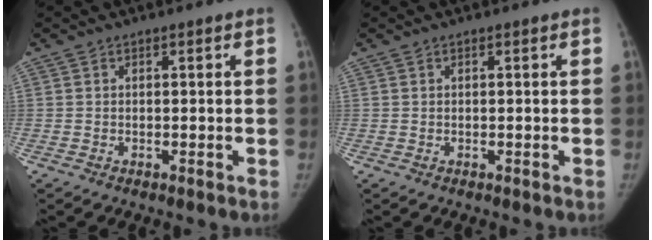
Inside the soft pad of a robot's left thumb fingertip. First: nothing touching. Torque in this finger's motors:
{"motor_torque": [-0.14, 0.01, 0.08, -0.06, -0.01]}